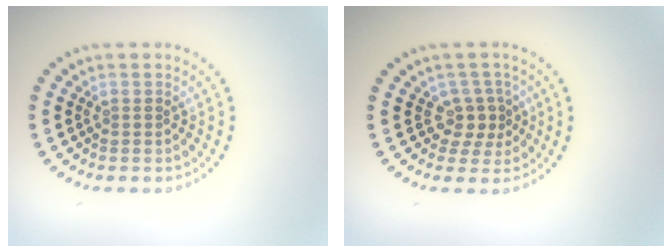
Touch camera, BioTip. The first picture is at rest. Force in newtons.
{"total": 2.1, "press": 1.6, "slide": 1.4}